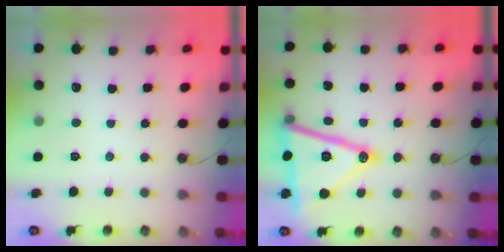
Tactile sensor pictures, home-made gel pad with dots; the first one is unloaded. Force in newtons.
{"total": 21.4, "press": 21.1, "slide": 3.4}